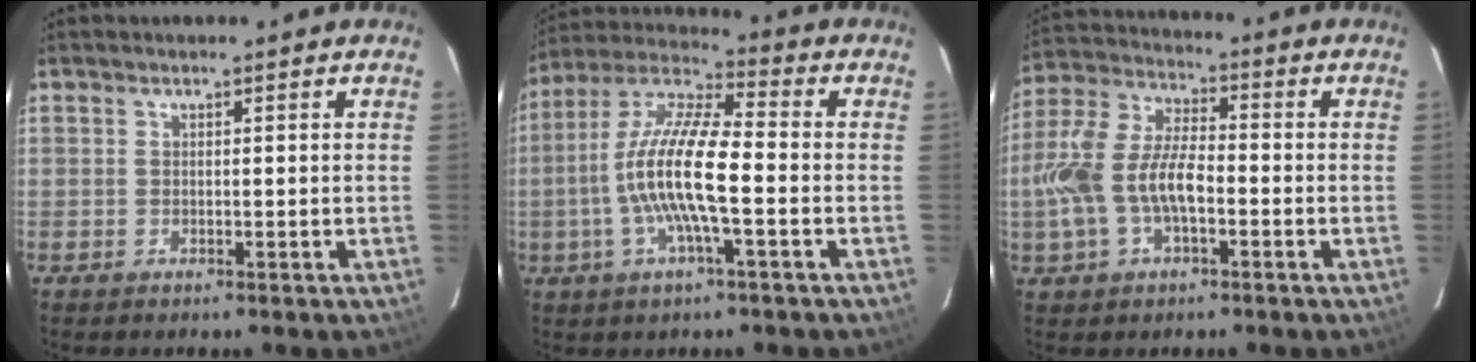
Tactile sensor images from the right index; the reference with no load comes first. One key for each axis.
{"total": 14.5, "fx": -2.5, "fy": 3.0, "fz": 14.0, "tx": -0.274, "ty": 0.005, "tz": -0.057}
{"total": 13.5, "fx": -3.2, "fy": 6.7, "fz": 11.2, "tx": -0.242, "ty": 0.010, "tz": -0.059}